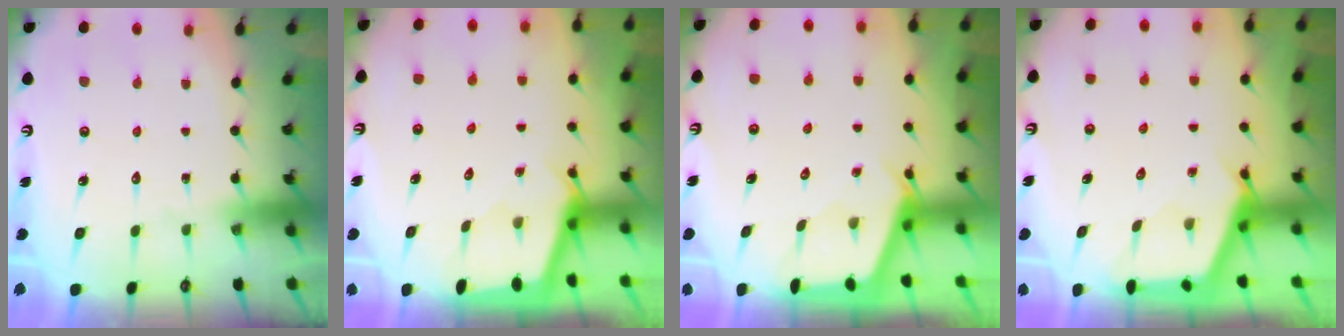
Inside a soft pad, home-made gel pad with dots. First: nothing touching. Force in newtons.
{"total": 2.2, "press": 2.2, "slide": 0.3}
{"total": 2.5, "press": 2.5, "slide": 0.3}
{"total": 2.7, "press": 2.7, "slide": 0.3}